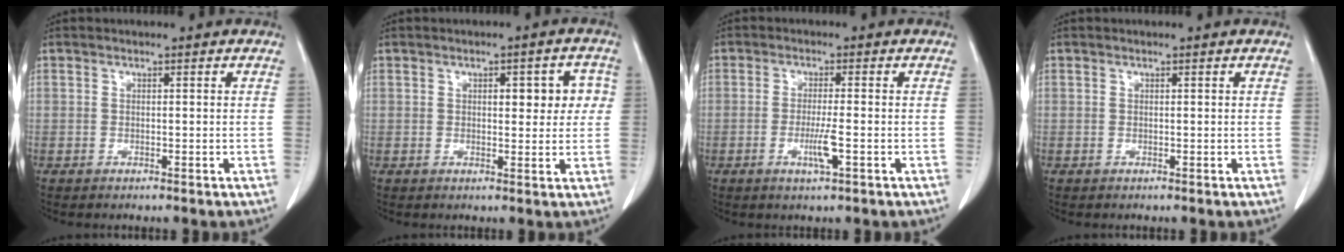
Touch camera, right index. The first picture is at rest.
{"total": 5.4, "force": [1.2, 2.4, 4.7], "torque": [-0.050, 0.017, 0.015]}
{"total": 3.8, "force": [-1.3, 0.0, 3.6], "torque": [-0.069, -0.007, -0.024]}
{"total": 0.0}